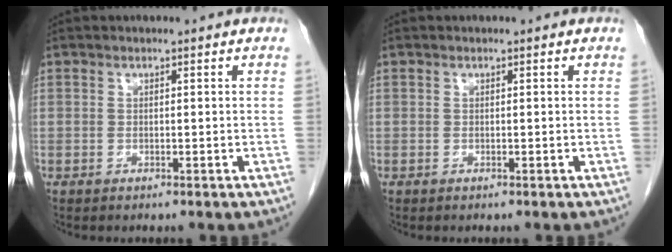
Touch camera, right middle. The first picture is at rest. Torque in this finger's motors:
{"motor_torque": [0.00, 0.00, 0.00, 0.00]}